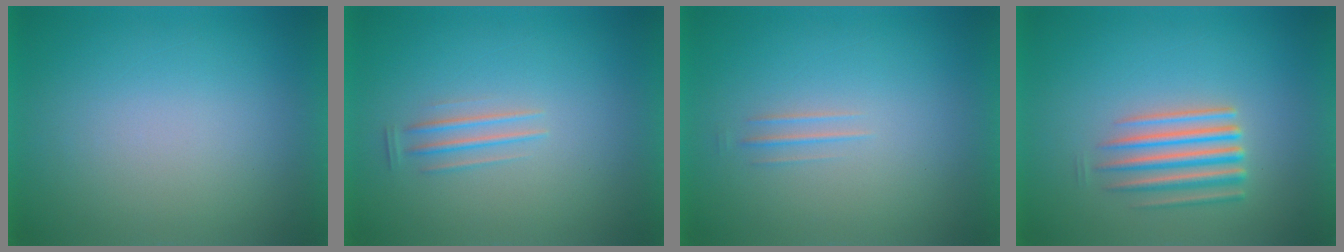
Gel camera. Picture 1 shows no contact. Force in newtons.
{"total": 1.2}
{"total": 1.2}
{"total": 4.3}